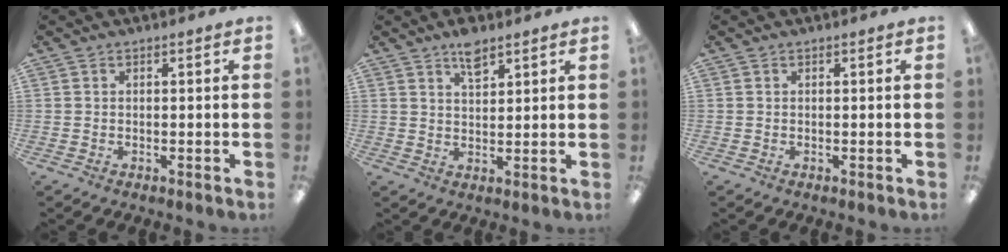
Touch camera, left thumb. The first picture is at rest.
{"total": 5.5, "force": [4.0, 2.3, 3.0], "torque": [-0.043, -0.017, 0.068]}
{"total": 0.0}